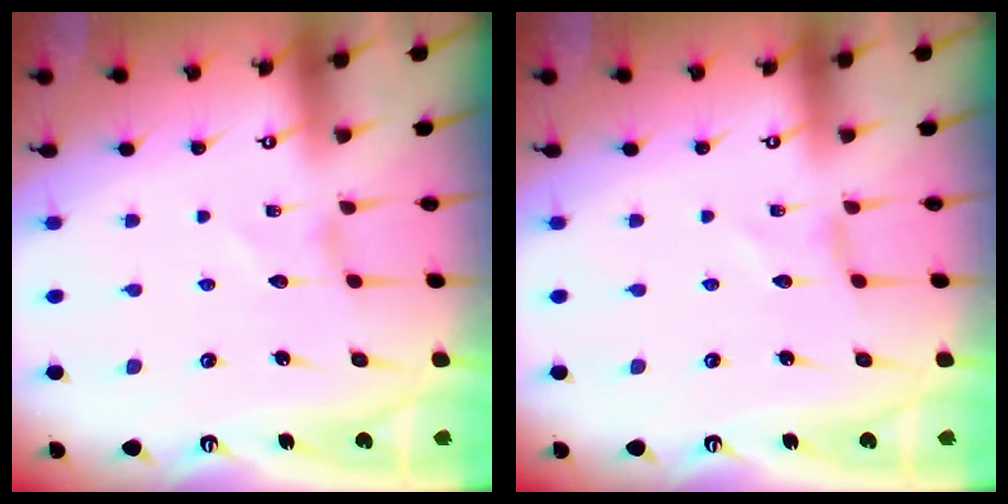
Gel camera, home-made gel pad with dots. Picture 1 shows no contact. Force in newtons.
{"total": 0.0}